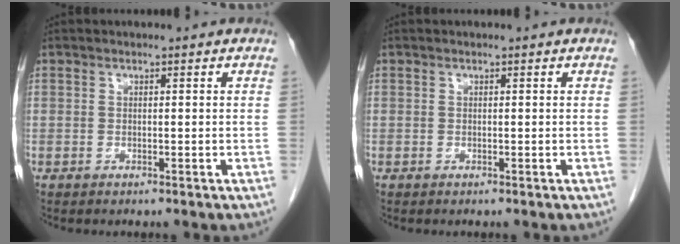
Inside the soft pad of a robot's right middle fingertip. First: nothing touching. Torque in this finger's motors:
{"motor_torque": [-0.30, -0.11, -0.01, -0.01]}